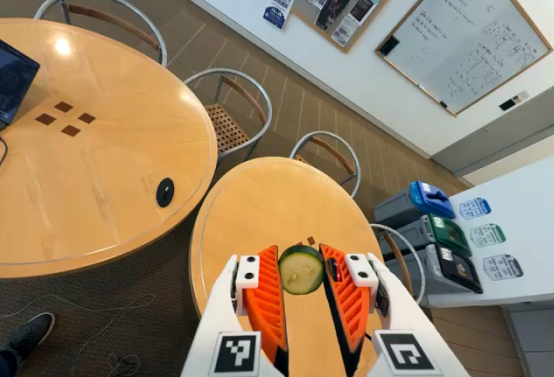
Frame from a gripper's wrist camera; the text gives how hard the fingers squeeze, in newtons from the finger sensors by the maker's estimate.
{"total": 8.6, "left": 8.8, "right": 8.3}